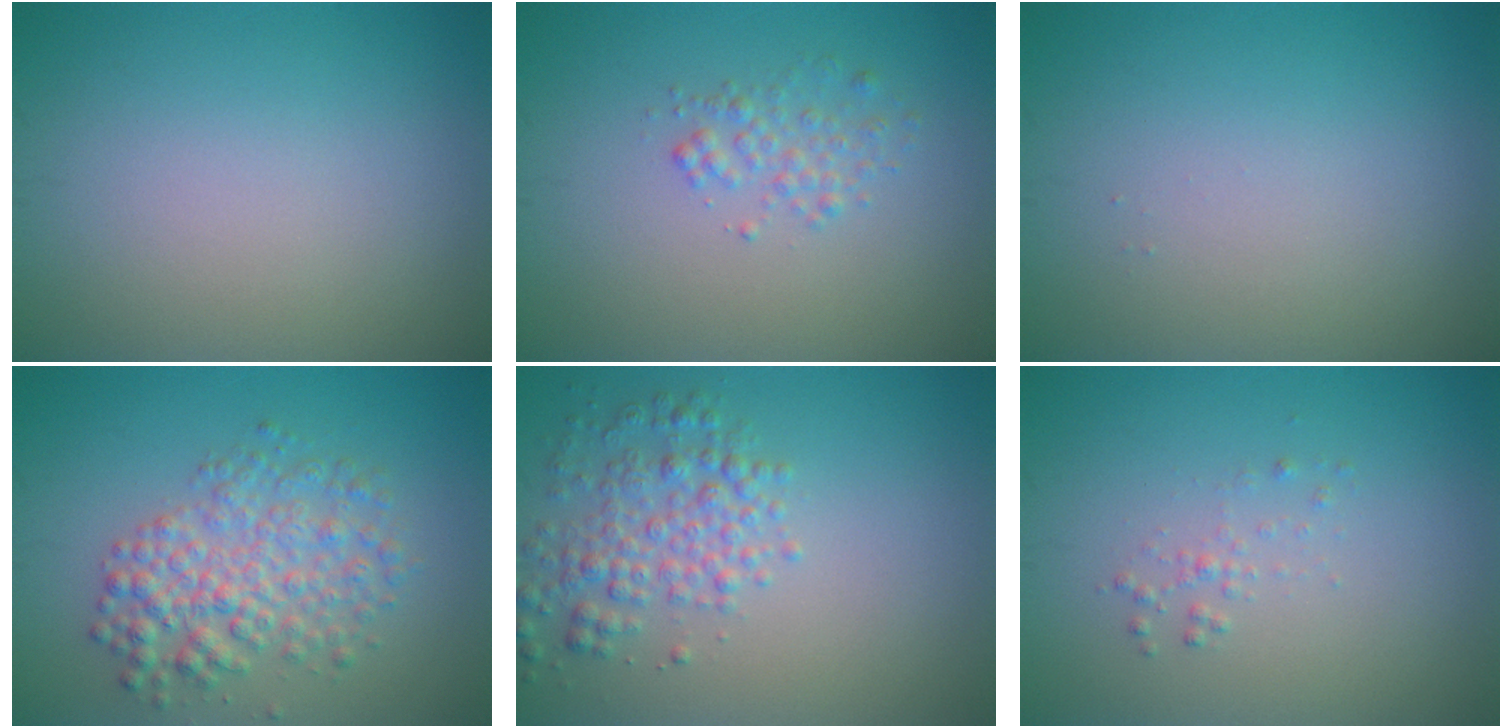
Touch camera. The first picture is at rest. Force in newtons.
{"total": 1.6, "press": 1.6, "slide": 0.1}
{"total": 0.0}
{"total": 4.8, "press": 4.8, "slide": 0.1}
{"total": 3.6, "press": 3.6, "slide": 0.2}
{"total": 0.9, "press": 0.9, "slide": 0.0}